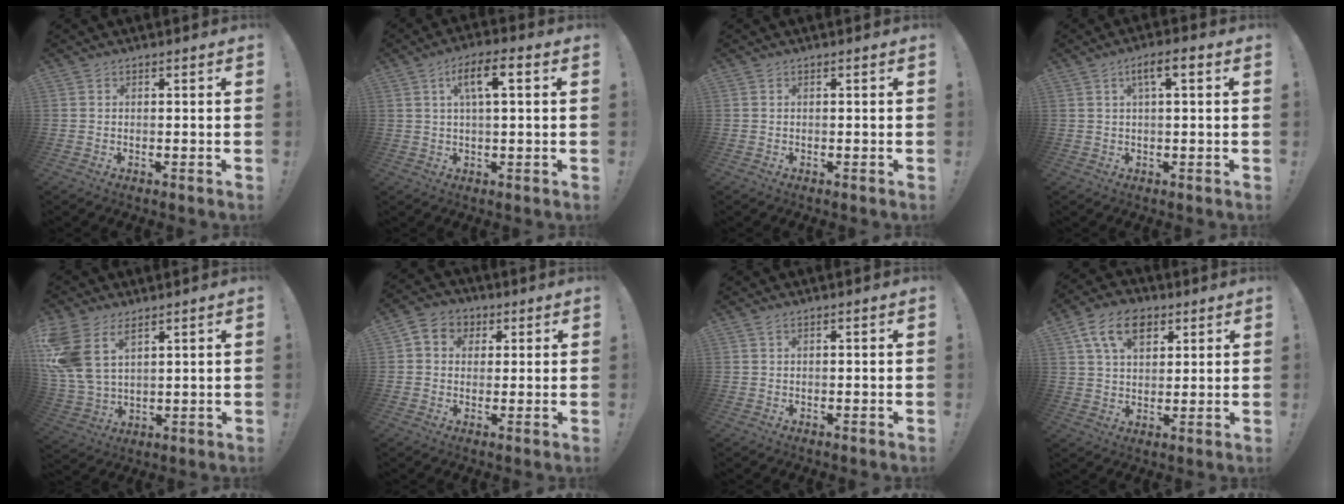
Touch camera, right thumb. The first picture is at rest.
{"total": 8.2, "force": [2.4, 2.4, 7.4], "torque": [-0.130, 0.009, 0.036]}
{"total": 0.0}
{"total": 5.2, "force": [1.5, 1.2, 4.8], "torque": [-0.082, 0.003, 0.020]}
{"total": 11.2, "force": [5.9, 6.6, 6.8], "torque": [-0.147, -0.035, 0.117]}
{"total": 6.2, "force": [1.2, 5.5, 2.5], "torque": [-0.034, 0.002, 0.025]}
{"total": 0.9, "force": [0.6, 0.2, 0.7], "torque": [-0.015, 0.002, 0.010]}
{"total": 12.4, "force": [5.9, 8.1, 7.2], "torque": [-0.116, -0.009, 0.111]}